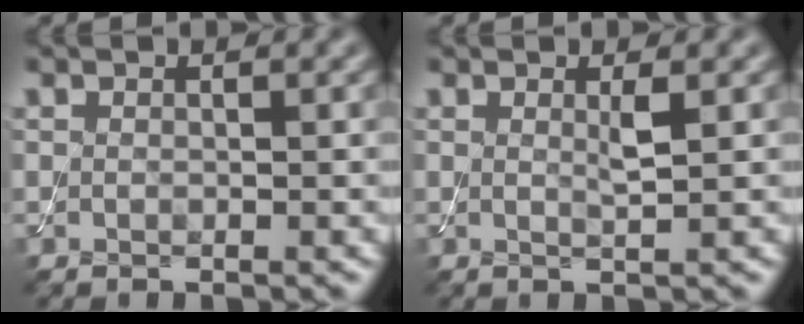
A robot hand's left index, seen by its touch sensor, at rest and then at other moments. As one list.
[{"total": 1.2, "force": [0.4, 0.1, 1.2], "torque": [-0.022, -0.003, 0.004]}]